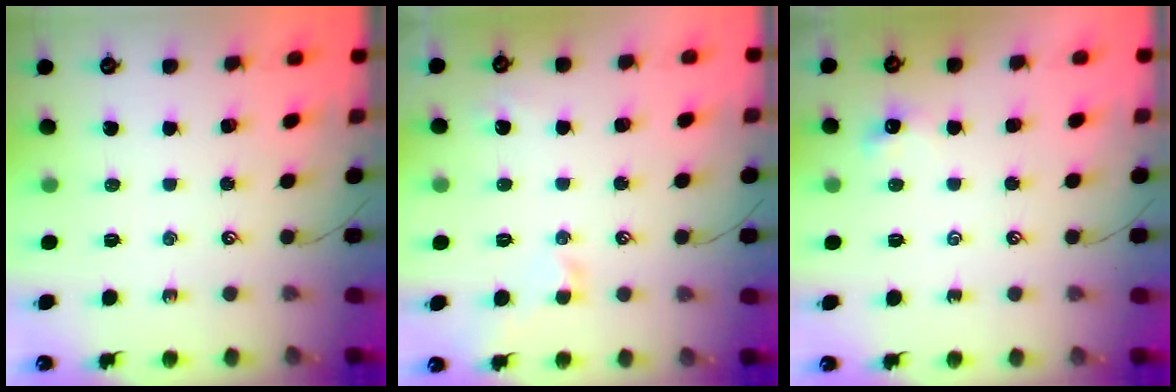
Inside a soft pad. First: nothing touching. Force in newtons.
{"total": 0.5, "press": 0.2, "slide": 0.5}
{"total": 2.2, "press": 2.2, "slide": 0.4}